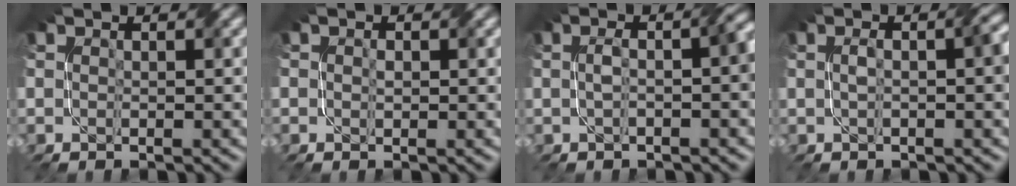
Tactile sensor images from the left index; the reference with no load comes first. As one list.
[{"total": 1.1, "force": [0.2, 0.7, 0.8], "torque": [-0.008, -0.003, 0.004]}, {"total": 4.2, "force": [-0.2, 1.5, 4.0], "torque": [-0.062, 0.009, -0.003]}, {"total": 3.2, "force": [0.2, 1.0, 3.1], "torque": [-0.053, 0.008, 0.003]}]